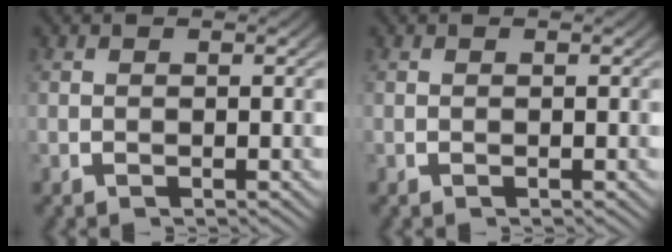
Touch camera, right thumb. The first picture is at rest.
{"total": 0.0}